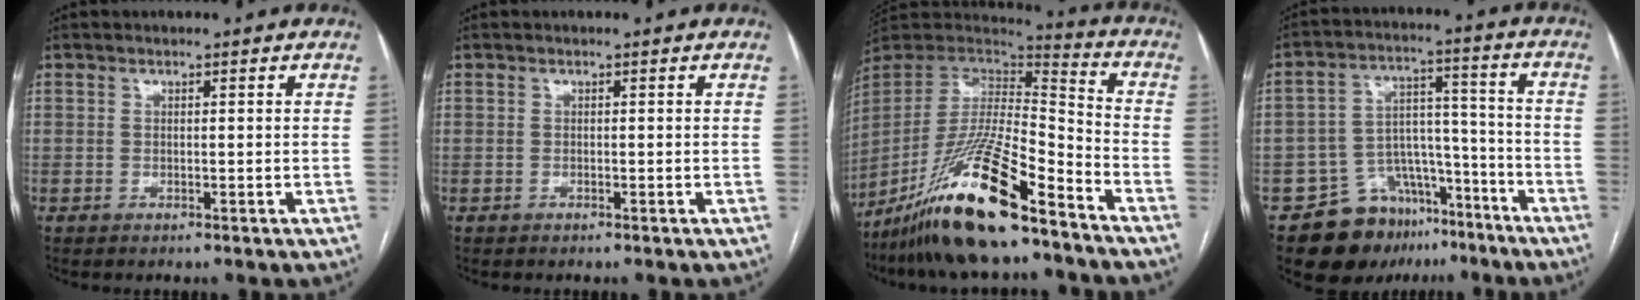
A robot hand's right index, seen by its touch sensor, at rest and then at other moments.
{"total": 0.0}
{"total": 19.9, "force": [-14.3, 2.5, 13.6], "torque": [-0.288, -0.022, -0.265]}
{"total": 13.0, "force": [-9.0, 8.5, 4.0], "torque": [-0.050, 0.063, -0.135]}